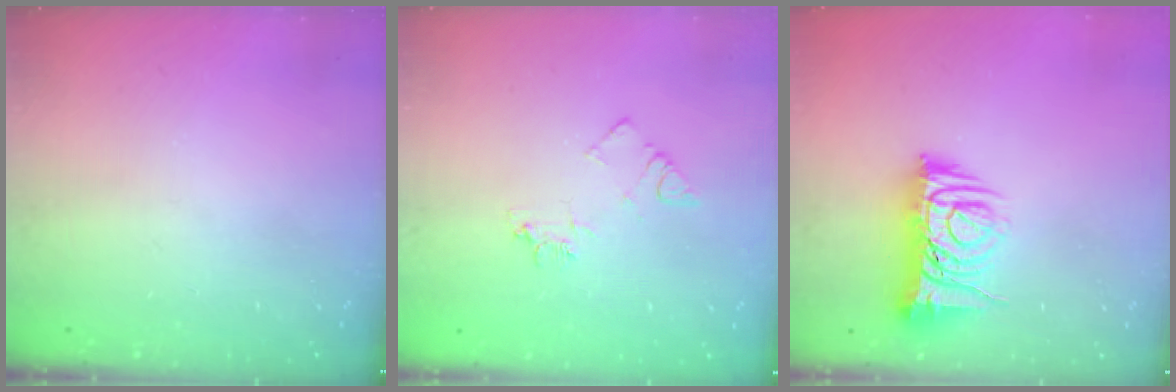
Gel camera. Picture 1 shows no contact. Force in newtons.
{"total": 5.6, "press": 5.5, "slide": 0.6}
{"total": 9.9, "press": 9.8, "slide": 1.4}